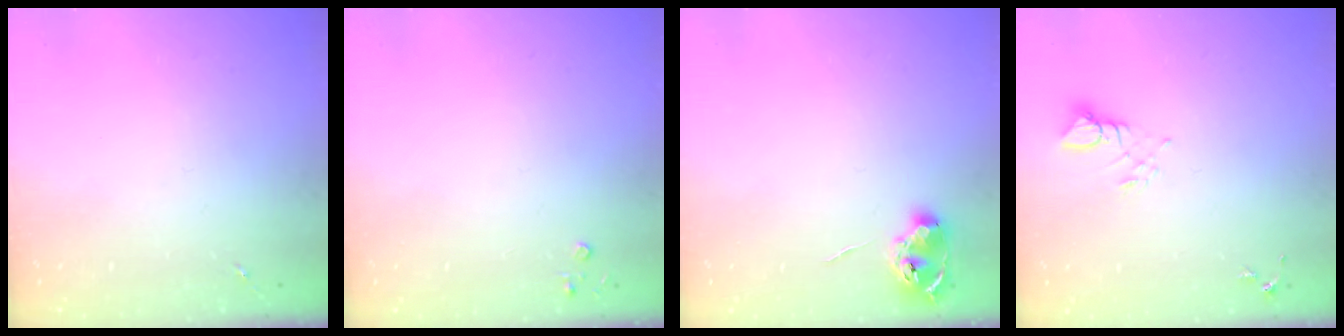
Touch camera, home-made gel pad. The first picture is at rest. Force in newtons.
{"total": 2.2, "press": 2.2, "slide": 0.3}
{"total": 7.7, "press": 7.7, "slide": 0.7}
{"total": 3.8, "press": 3.8, "slide": 0.3}